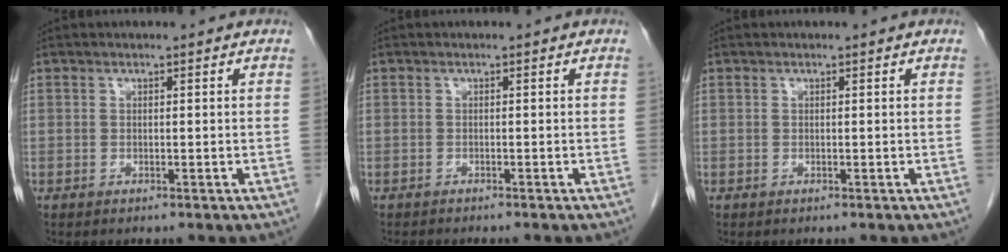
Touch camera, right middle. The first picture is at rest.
{"total": 2.9, "force": [-2.6, 0.2, 1.3], "torque": [-0.023, -0.007, -0.031]}
{"total": 0.0}